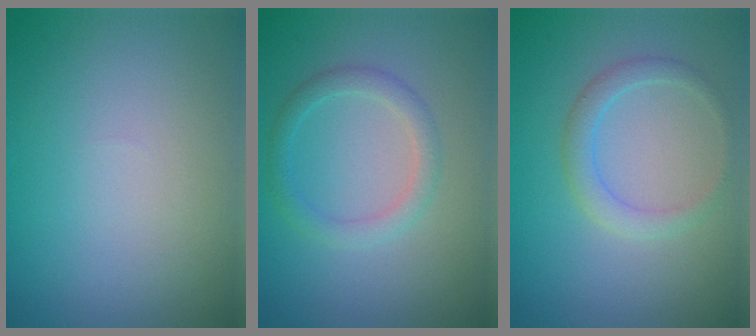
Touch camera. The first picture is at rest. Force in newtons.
{"total": 2.1, "press": 2.1, "slide": 0.1}
{"total": 2.0, "press": 2.0, "slide": 0.3}